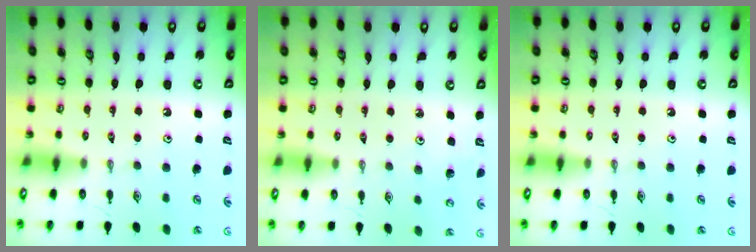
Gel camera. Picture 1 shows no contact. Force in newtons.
{"total": 2.8, "press": 2.7, "slide": 1.0}
{"total": 0.0}